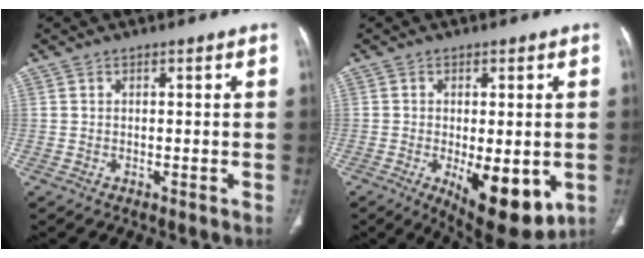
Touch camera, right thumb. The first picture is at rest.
{"total": 14.0, "force": [-3.9, 6.1, 12.0], "torque": [-0.159, -0.019, -0.040]}